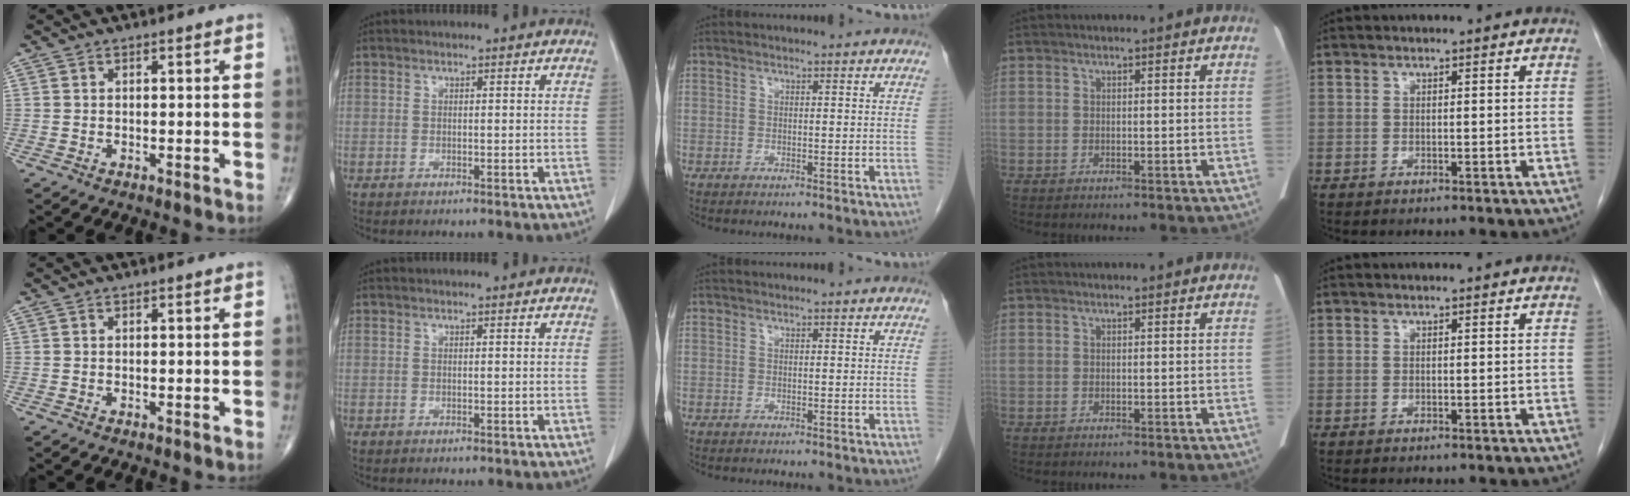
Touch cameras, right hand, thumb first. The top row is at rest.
{}